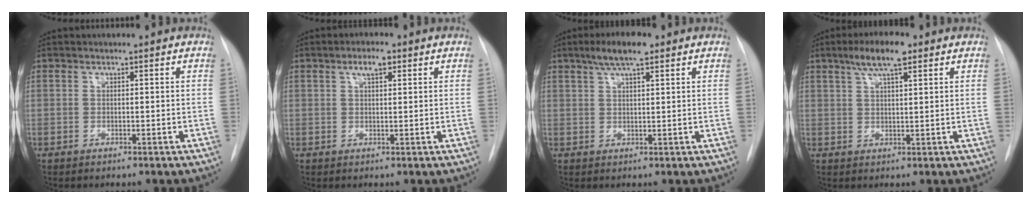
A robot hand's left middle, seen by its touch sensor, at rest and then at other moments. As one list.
[{"total": 2.8, "force": [1.4, 1.0, 2.2], "torque": [-0.043, 0.007, 0.025]}, {"total": 5.5, "force": [3.5, 1.0, 4.1], "torque": [-0.079, 0.011, 0.060]}, {"total": 6.2, "force": [3.8, 1.1, 4.8], "torque": [-0.092, 0.011, 0.065]}]